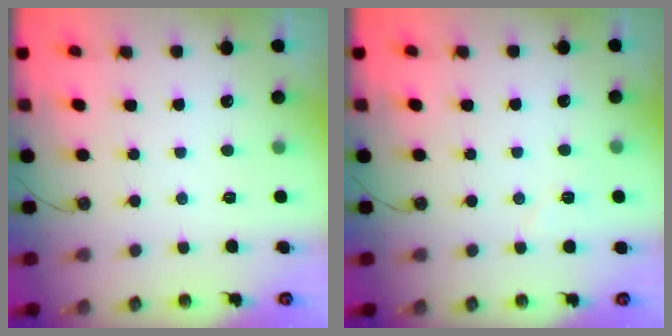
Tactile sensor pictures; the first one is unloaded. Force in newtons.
{"total": 4.0, "press": 3.9, "slide": 0.6}